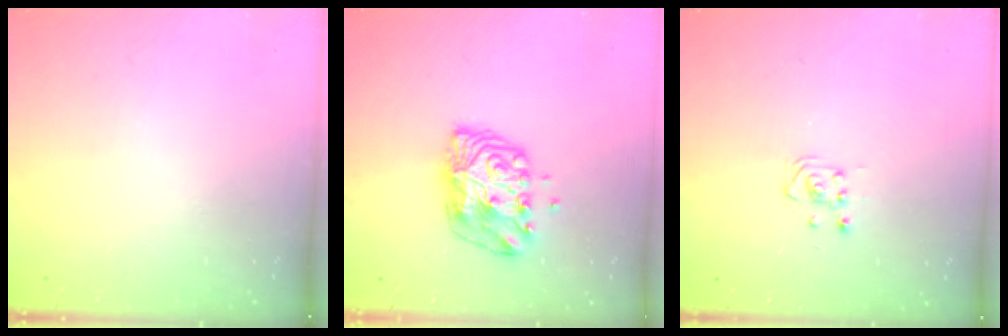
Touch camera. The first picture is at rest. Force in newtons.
{"total": 10.2, "press": 10.2, "slide": 0.6}
{"total": 3.8, "press": 3.7, "slide": 0.6}